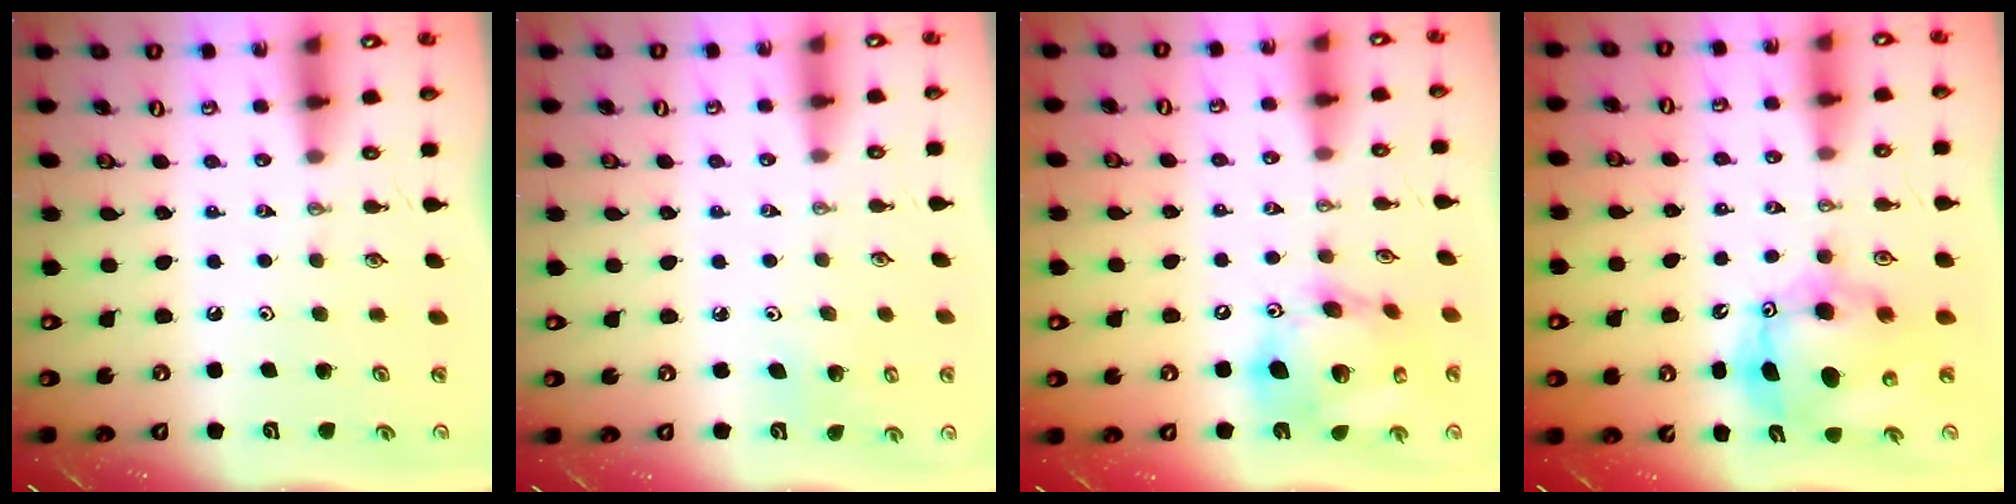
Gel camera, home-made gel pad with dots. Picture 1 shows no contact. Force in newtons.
{"total": 4.5, "press": 4.5, "slide": 0.2}
{"total": 19.9, "press": 19.6, "slide": 3.7}
{"total": 11.2, "press": 10.9, "slide": 2.7}